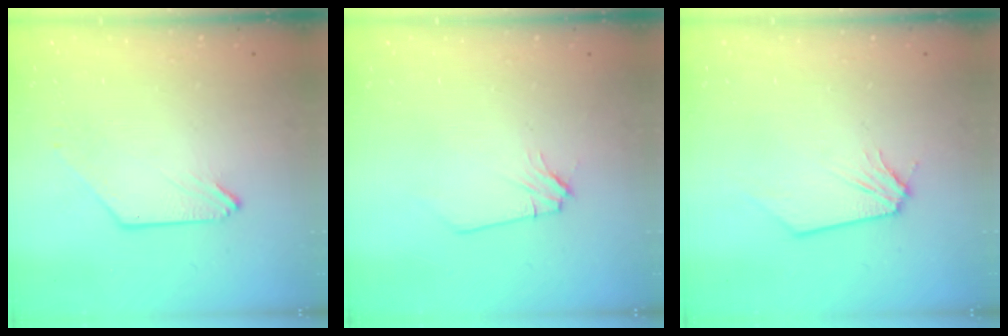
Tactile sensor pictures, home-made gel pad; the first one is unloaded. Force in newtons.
{"total": 1.6, "press": 1.6, "slide": 0.2}
{"total": 0.0}